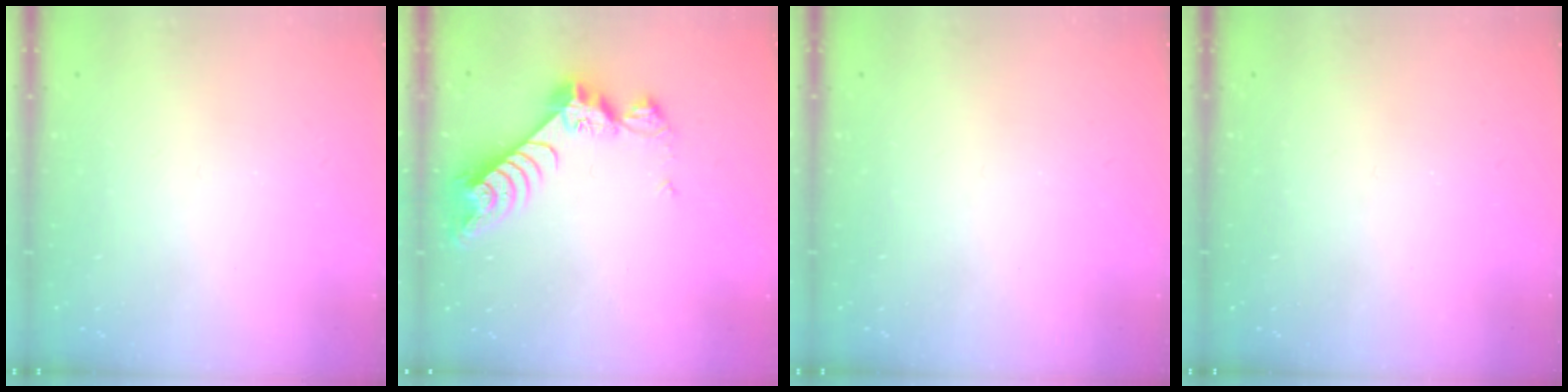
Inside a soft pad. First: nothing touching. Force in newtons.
{"total": 9.4, "press": 9.4, "slide": 0.9}
{"total": 0.0}
{"total": 0.0}